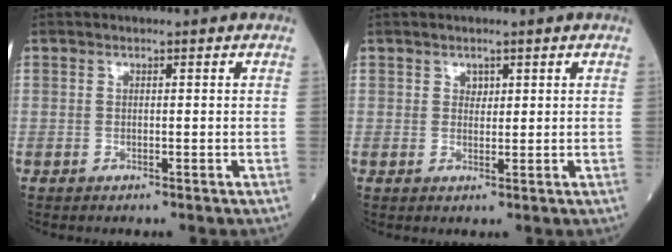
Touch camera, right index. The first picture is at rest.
{"total": 1.2, "force": [0.7, 0.9, 0.5], "torque": [-0.002, -0.003, 0.011]}